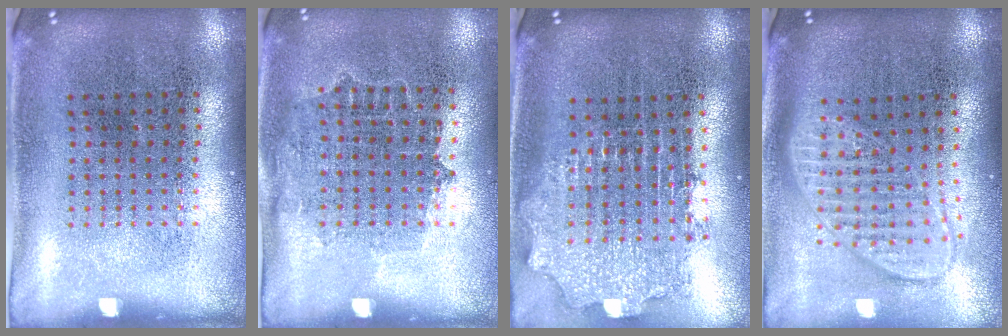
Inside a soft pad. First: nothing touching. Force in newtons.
{"total": 0.8, "press": 0.8, "slide": 0.3}
{"total": 2.1, "press": 1.6, "slide": 1.4}
{"total": 1.8, "press": 1.5, "slide": 1.0}